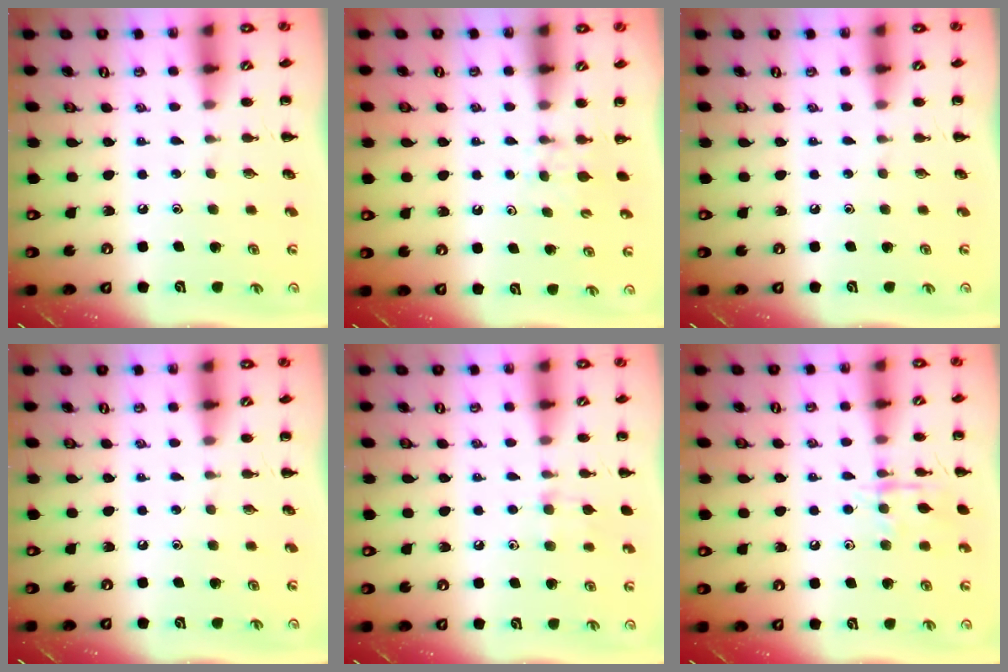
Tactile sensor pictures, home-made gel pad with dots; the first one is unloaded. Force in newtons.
{"total": 3.7, "press": 3.5, "slide": 1.2}
{"total": 0.0}
{"total": 0.0}
{"total": 7.5, "press": 7.2, "slide": 2.3}
{"total": 9.7, "press": 9.7, "slide": 0.7}